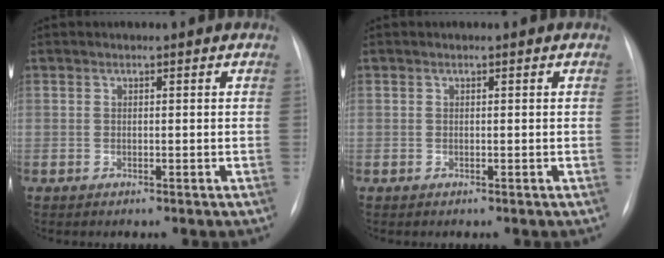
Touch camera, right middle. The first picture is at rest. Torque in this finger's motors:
{"motor_torque": [-0.04, -0.04, -0.01, 0.00]}